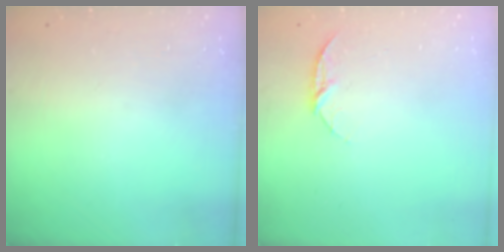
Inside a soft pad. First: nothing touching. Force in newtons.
{"total": 6.9, "press": 6.9, "slide": 0.8}